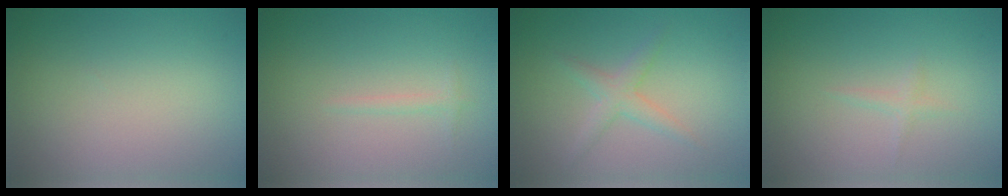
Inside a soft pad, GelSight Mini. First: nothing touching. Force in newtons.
{"total": 0.7, "press": 0.7, "slide": 0.0}
{"total": 2.0, "press": 2.0, "slide": 0.1}
{"total": 0.8, "press": 0.8, "slide": 0.1}